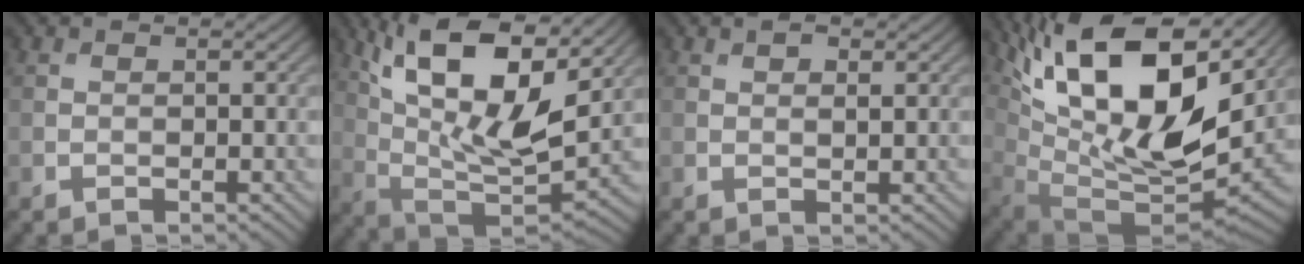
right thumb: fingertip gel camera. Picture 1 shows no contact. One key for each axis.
{"total": 18.7, "fx": 8.7, "fy": 7.1, "fz": 14.9, "tx": -0.281, "ty": 0.027, "tz": 0.149}
{"total": 1.7, "fx": 0.9, "fy": 0.7, "fz": 1.2, "tx": -0.017, "ty": -0.004, "tz": 0.017}
{"total": 19.1, "fx": 9.0, "fy": 8.4, "fz": 14.6, "tx": -0.292, "ty": 0.021, "tz": 0.154}